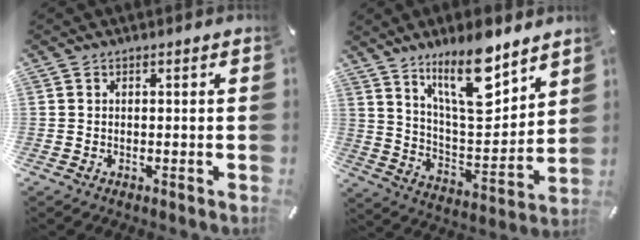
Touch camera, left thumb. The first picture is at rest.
{"total": 17.3, "force": [11.7, 6.3, 11.1], "torque": [-0.187, -0.068, 0.198]}